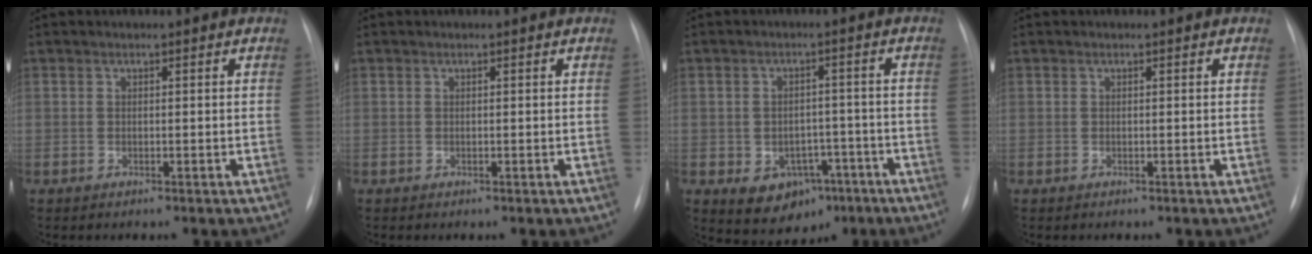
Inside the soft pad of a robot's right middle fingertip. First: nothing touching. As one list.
[{"total": 0.0}, {"total": 7.7, "force": [-3.5, 5.6, 4.0], "torque": [-0.059, 0.014, -0.039]}, {"total": 0.0}]